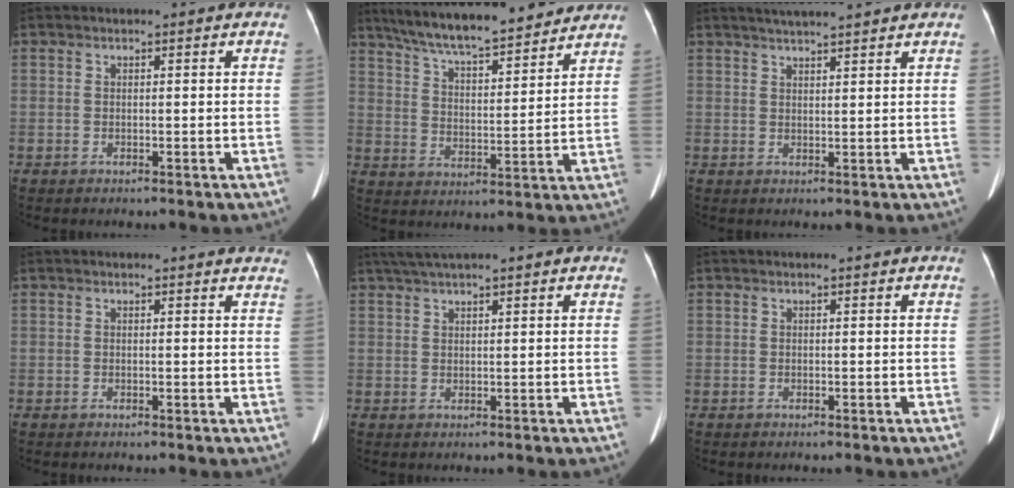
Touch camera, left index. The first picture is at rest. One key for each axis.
{"total": 16.7, "fx": 14.6, "fy": 2.5, "fz": 7.7, "tx": -0.130, "ty": 0.020, "tz": 0.228}
{"total": 6.9, "fx": 6.1, "fy": 0.3, "fz": 3.3, "tx": -0.048, "ty": 0.026, "tz": 0.086}
{"total": 4.4, "fx": 4.2, "fy": 0.8, "fz": 0.8, "tx": 0.002, "ty": -0.011, "tz": 0.020}
{"total": 5.9, "fx": 4.6, "fy": 0.5, "fz": 3.7, "tx": -0.062, "ty": 0.038, "tz": 0.076}
{"total": 0.0}